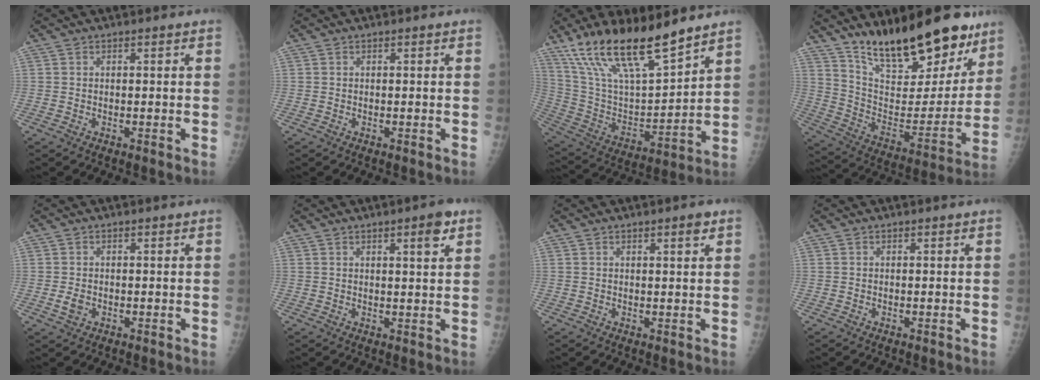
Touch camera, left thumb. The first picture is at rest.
{"total": 0.0}
{"total": 21.2, "force": [15.5, 5.6, 13.3], "torque": [-0.220, -0.064, 0.294]}
{"total": 24.3, "force": [17.8, 8.6, 14.0], "torque": [-0.169, -0.093, 0.293]}
{"total": 2.1, "force": [-0.4, 1.6, 1.4], "torque": [-0.026, -0.001, -0.006]}
{"total": 4.0, "force": [2.2, 0.7, 3.2], "torque": [-0.043, -0.011, 0.030]}
{"total": 1.9, "force": [1.2, 0.3, 1.5], "torque": [-0.020, -0.006, 0.017]}
{"total": 0.0}